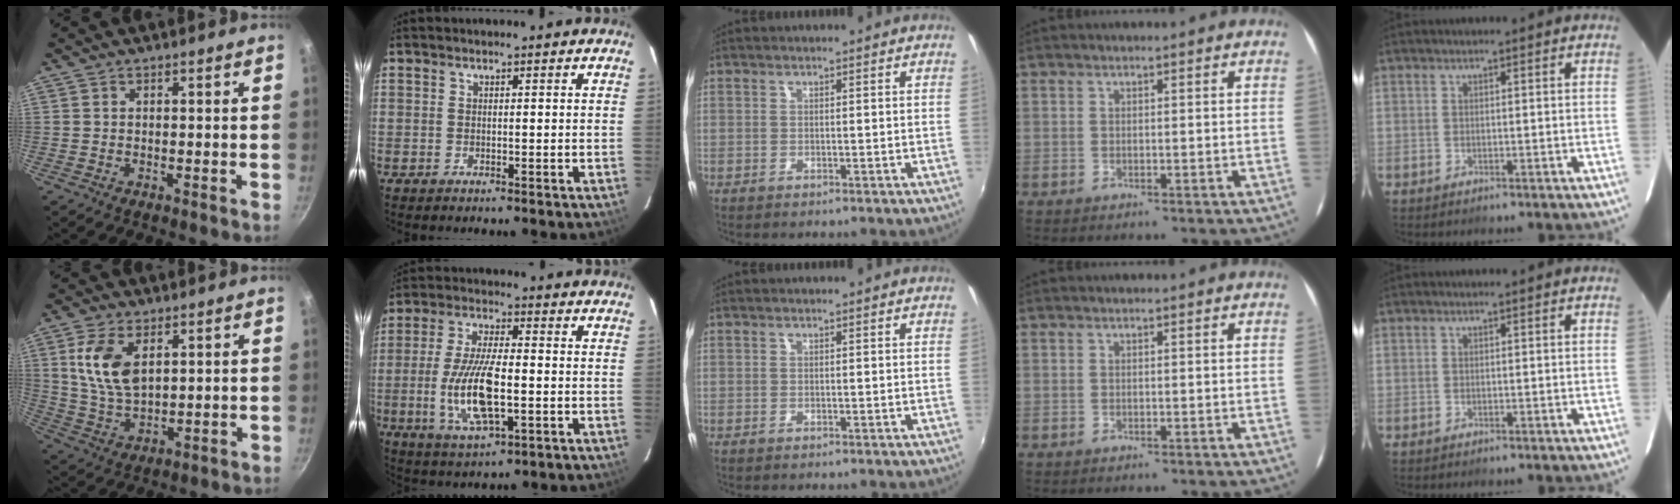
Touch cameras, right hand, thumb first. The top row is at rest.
{"thumb": {"total": 10.9, "force": [3.5, 6.1, 8.3], "torque": [-0.157, -0.020, 0.074]}, "index": {"total": 13.1, "force": [-2.5, 4.2, 12.2], "torque": [-0.248, -0.008, -0.044]}}